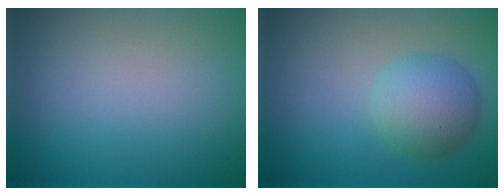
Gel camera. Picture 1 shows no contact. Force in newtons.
{"total": 4.4, "press": 4.4, "slide": 0.0}